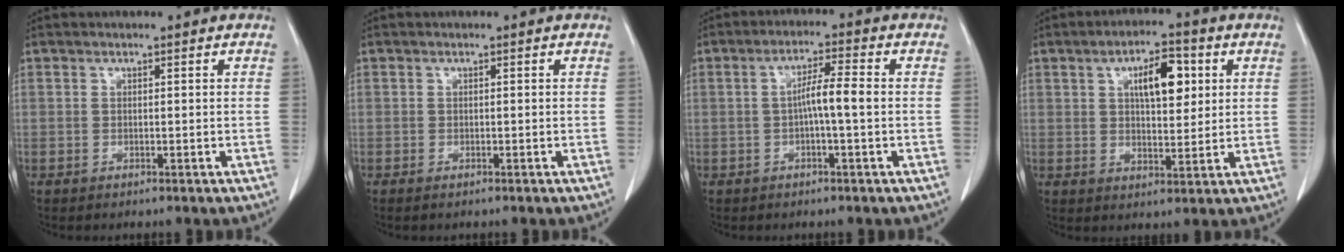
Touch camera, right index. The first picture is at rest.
{"total": 0.5, "force": [-0.4, 0.1, 0.3], "torque": [-0.010, -0.002, -0.006]}
{"total": 4.8, "force": [-0.4, 0.0, 4.7], "torque": [-0.085, 0.009, -0.007]}
{"total": 8.1, "force": [2.6, 3.1, 7.0], "torque": [-0.111, 0.012, 0.043]}